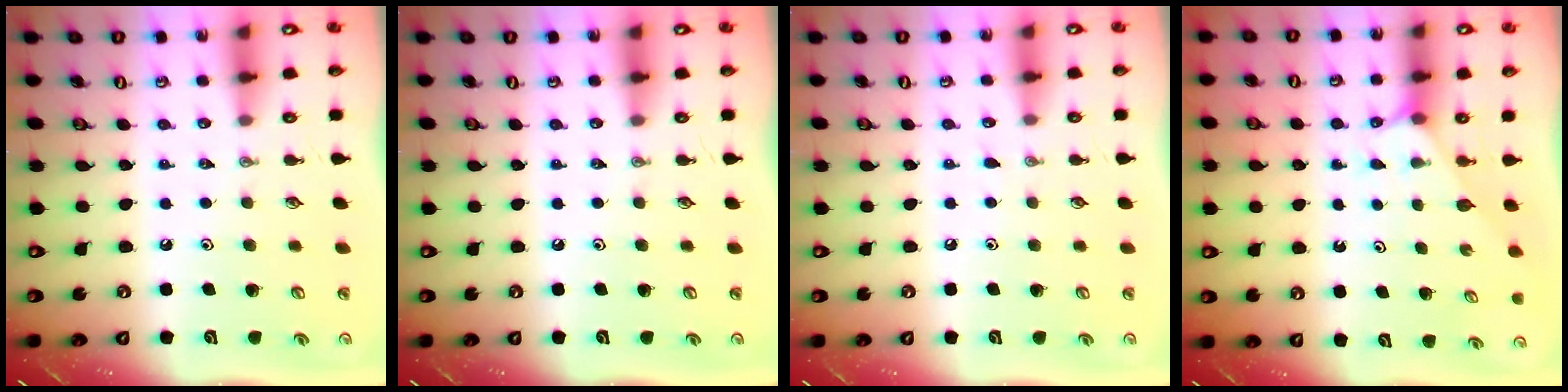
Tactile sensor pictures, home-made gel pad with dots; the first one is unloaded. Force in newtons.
{"total": 0.0}
{"total": 2.4, "press": 2.4, "slide": 0.4}
{"total": 3.5, "press": 3.5, "slide": 0.4}